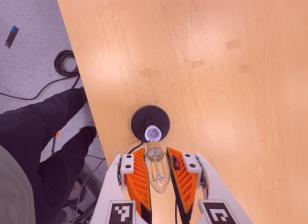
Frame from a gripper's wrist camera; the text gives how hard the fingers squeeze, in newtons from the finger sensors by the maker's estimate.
{"total": 19.8, "left": 21.1, "right": 18.4}